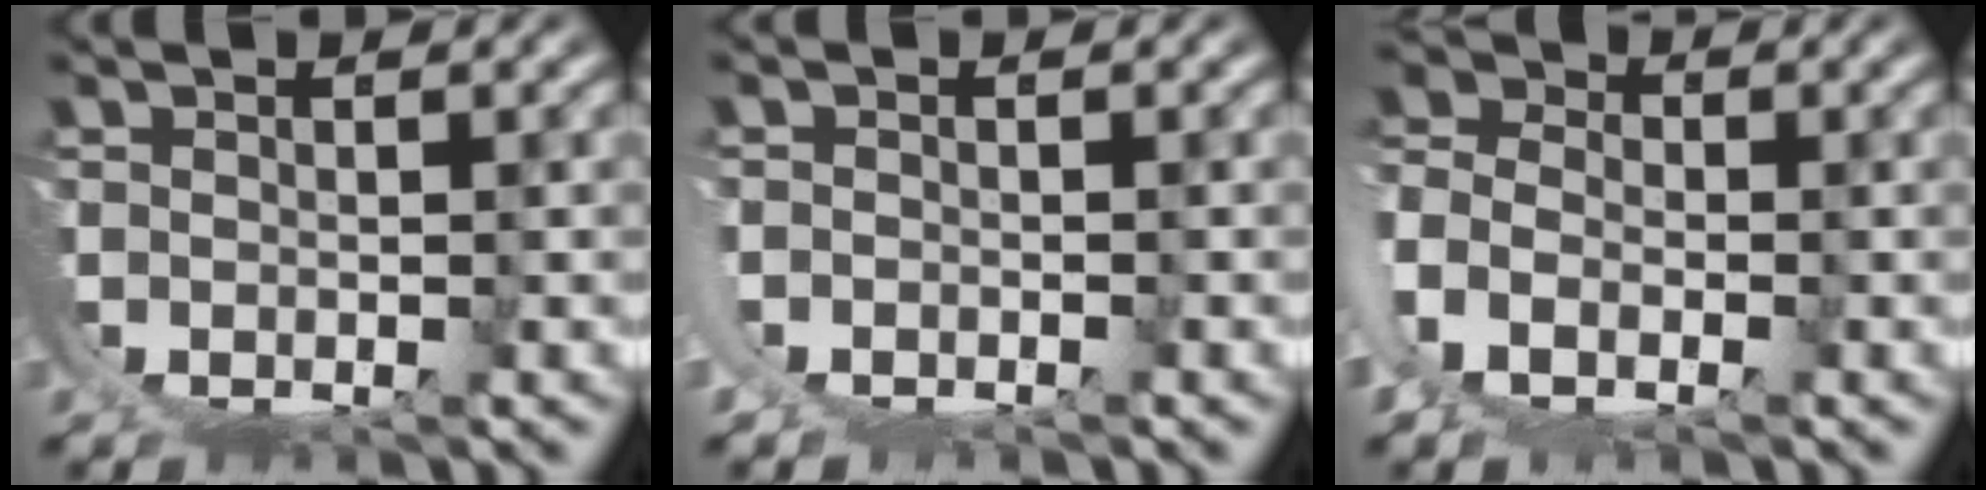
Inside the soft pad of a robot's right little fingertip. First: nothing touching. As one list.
[{"total": 2.0, "force": [0.0, 1.9, 0.6], "torque": [-0.024, -0.001, -0.002]}, {"total": 8.6, "force": [3.1, 6.8, 4.2], "torque": [-0.105, 0.003, 0.033]}]